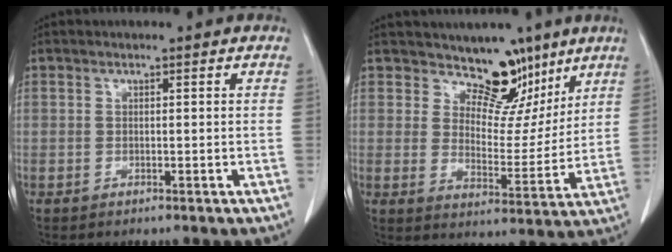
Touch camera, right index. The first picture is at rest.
{"total": 8.6, "force": [6.7, 4.4, 3.2], "torque": [-0.027, -0.012, 0.107]}